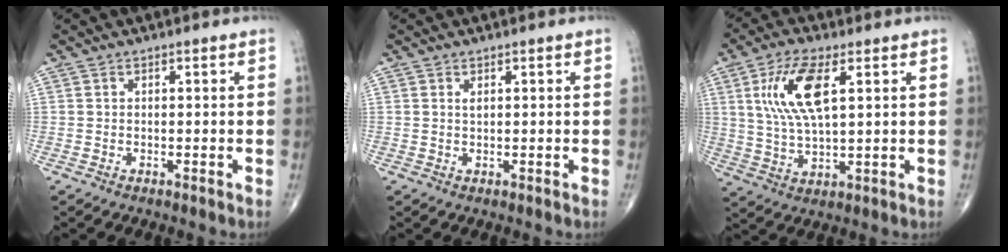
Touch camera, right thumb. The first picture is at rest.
{"total": 0.8, "force": [0.5, 0.4, 0.6], "torque": [-0.005, -0.002, 0.009]}
{"total": 11.7, "force": [3.7, 4.5, 10.2], "torque": [-0.206, -0.007, 0.074]}